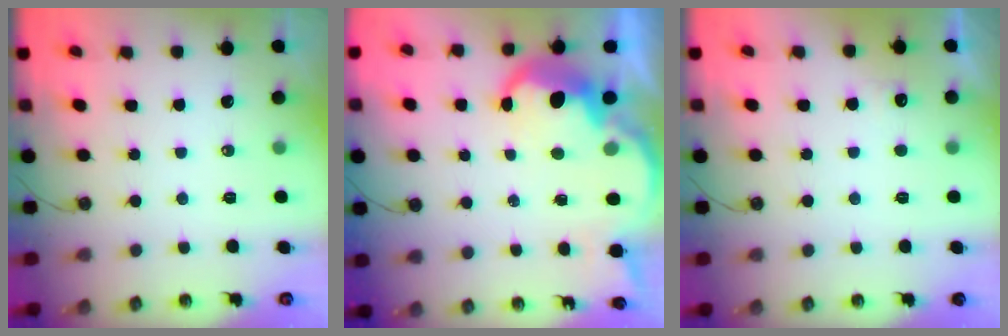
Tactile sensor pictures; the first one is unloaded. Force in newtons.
{"total": 9.2, "press": 9.2, "slide": 0.6}
{"total": 2.6, "press": 2.4, "slide": 1.0}